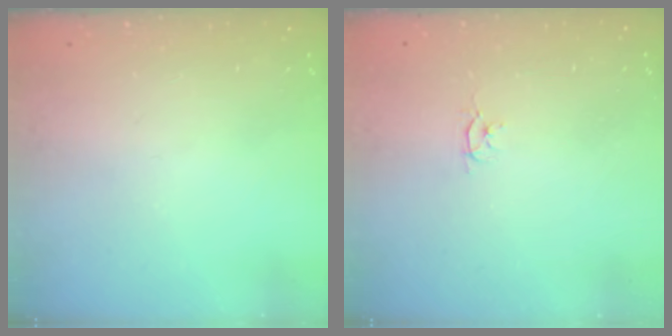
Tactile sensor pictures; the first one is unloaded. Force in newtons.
{"total": 2.6, "press": 2.6, "slide": 0.3}